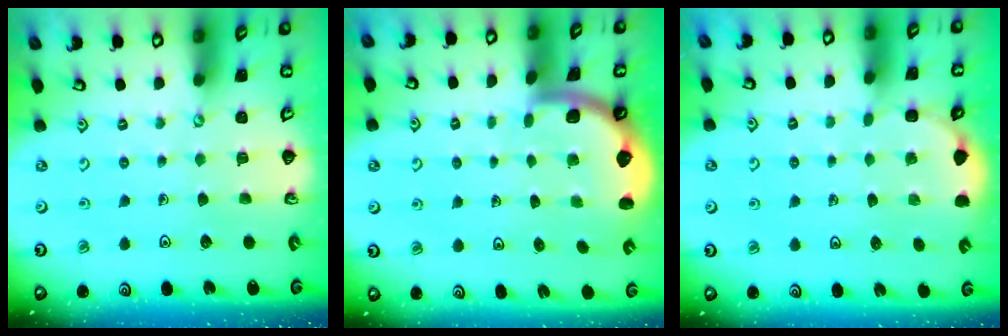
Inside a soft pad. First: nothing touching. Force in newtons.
{"total": 1.6, "press": 1.6, "slide": 0.1}
{"total": 2.4, "press": 2.1, "slide": 1.1}